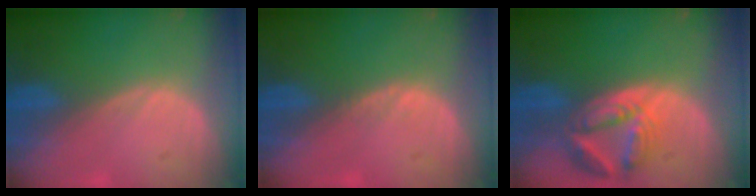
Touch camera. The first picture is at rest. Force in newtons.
{"total": 0.7, "press": 0.6, "slide": 0.3}
{"total": 8.1, "press": 7.2, "slide": 3.7}